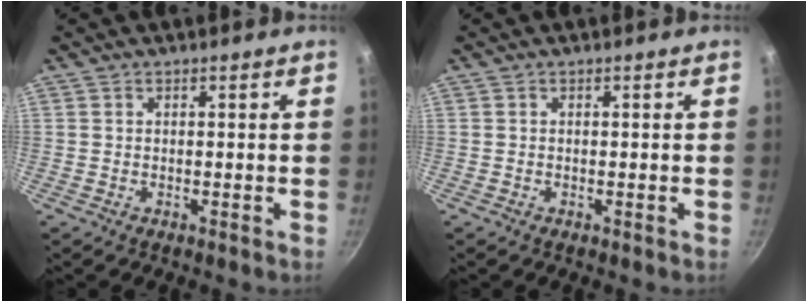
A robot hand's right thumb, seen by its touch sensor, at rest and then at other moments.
{"total": 0.0}